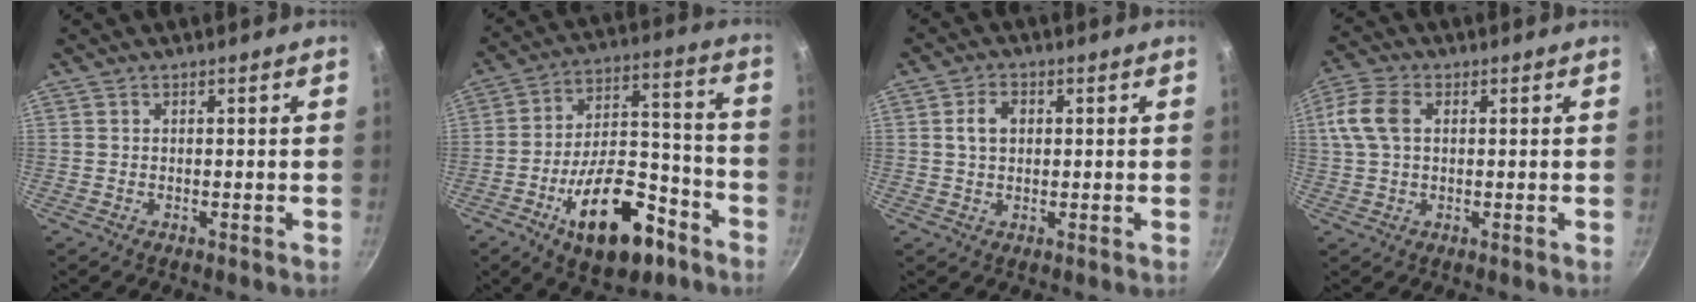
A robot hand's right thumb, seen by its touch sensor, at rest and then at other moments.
{"total": 20.3, "force": [-10.2, 10.0, 14.3], "torque": [-0.187, 0.082, -0.147]}
{"total": 4.2, "force": [0.7, 3.0, 2.8], "torque": [-0.037, 0.005, 0.011]}
{"total": 7.6, "force": [1.5, 4.9, 5.6], "torque": [-0.120, 0.014, 0.021]}